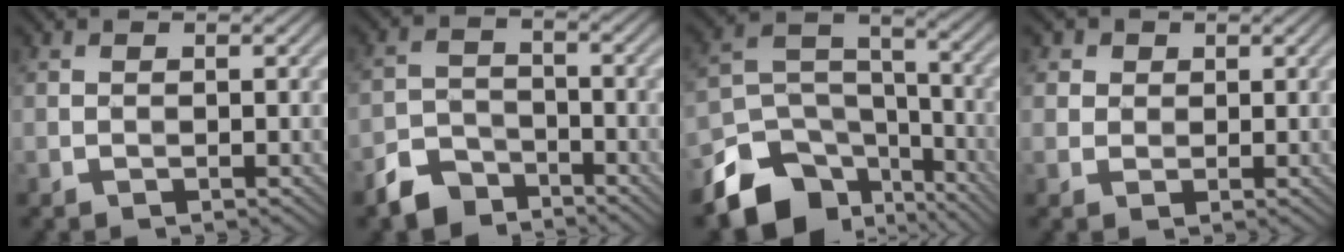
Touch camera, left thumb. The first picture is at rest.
{"total": 5.1, "force": [-4.2, 2.5, 1.5], "torque": [-0.033, 0.002, -0.087]}
{"total": 11.3, "force": [-7.6, 6.8, 4.8], "torque": [-0.094, -0.010, -0.139]}
{"total": 3.2, "force": [1.9, 2.5, 0.9], "torque": [-0.032, 0.000, 0.038]}